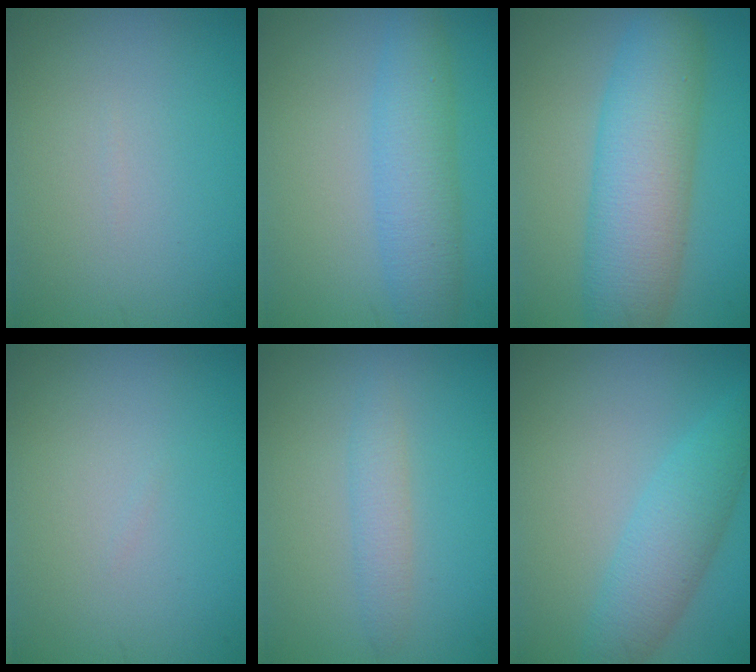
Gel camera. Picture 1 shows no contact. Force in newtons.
{"total": 4.5, "press": 4.5, "slide": 0.2}
{"total": 8.4, "press": 8.4, "slide": 0.2}
{"total": 0.0}
{"total": 1.9, "press": 1.9, "slide": 0.1}
{"total": 4.3, "press": 4.3, "slide": 0.1}